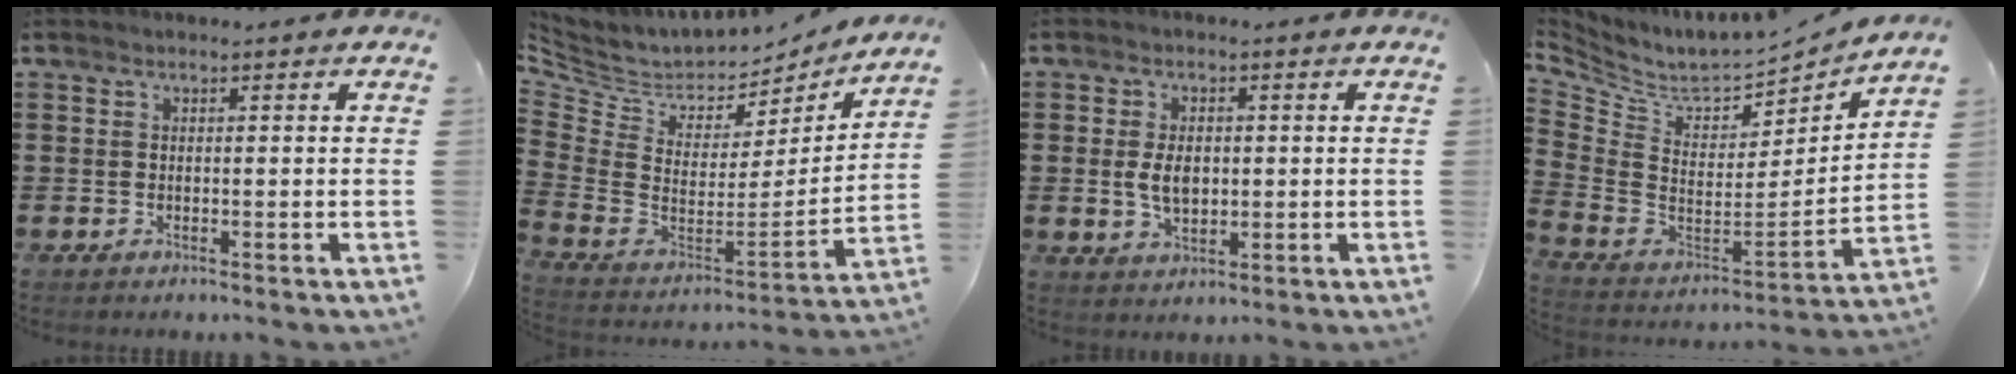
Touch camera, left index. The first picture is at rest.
{"total": 4.4, "force": [3.6, 2.5, 0.4], "torque": [-0.043, -0.045, 0.063]}
{"total": 4.6, "force": [0.2, 2.7, 3.7], "torque": [-0.074, 0.003, 0.000]}
{"total": 6.4, "force": [5.8, 1.9, 1.8], "torque": [-0.075, -0.058, 0.099]}